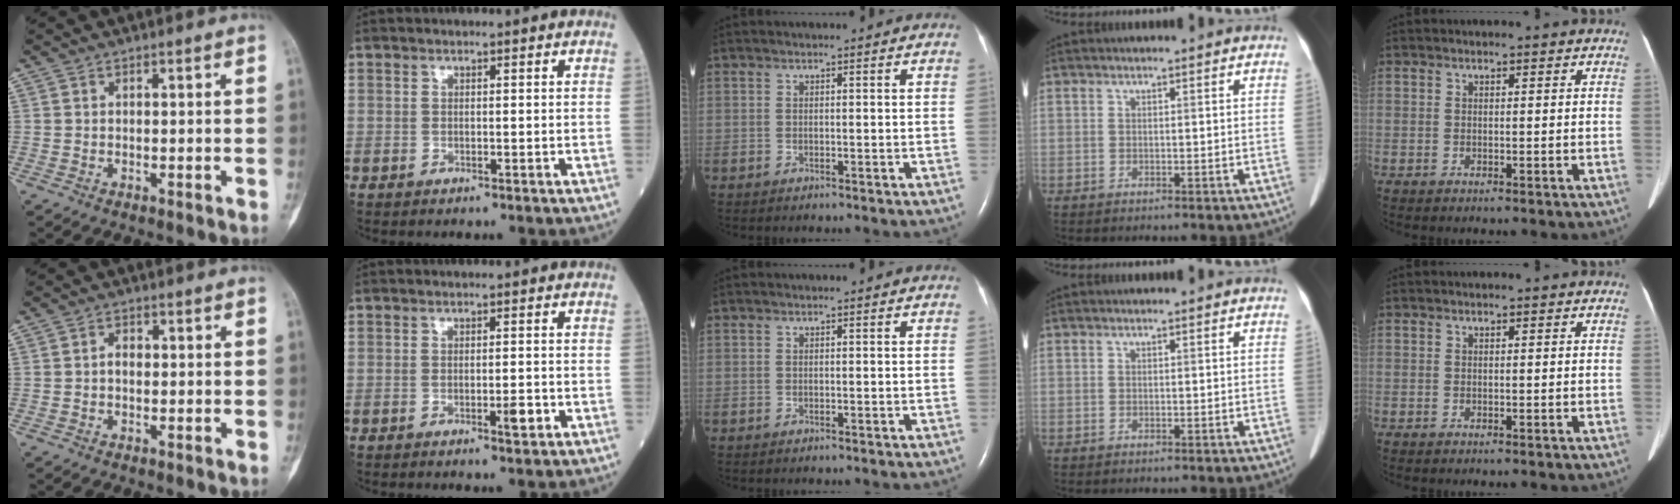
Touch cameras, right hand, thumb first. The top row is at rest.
{"thumb": {"total": 1.9, "force": [-0.1, 1.4, 1.3], "torque": [-0.011, 0.008, -0.006]}, "index": {"total": 2.0, "force": [-0.7, 0.4, 1.9], "torque": [-0.028, -0.001, -0.008]}}